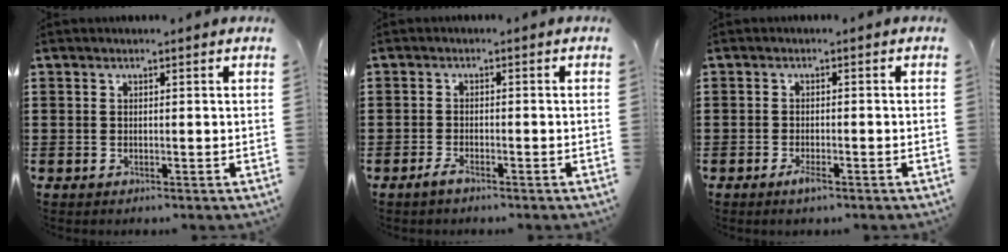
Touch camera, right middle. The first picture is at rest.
{"total": 1.6, "force": [-1.2, 0.4, 1.1], "torque": [-0.027, -0.003, -0.025]}
{"total": 2.1, "force": [-1.1, 0.5, 1.7], "torque": [-0.036, -0.004, -0.022]}